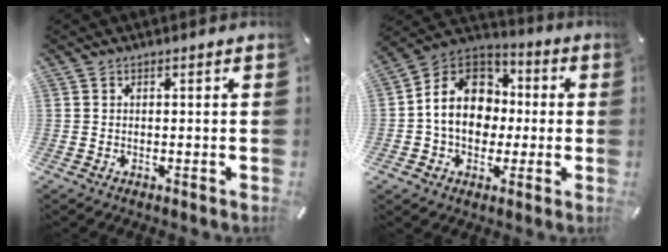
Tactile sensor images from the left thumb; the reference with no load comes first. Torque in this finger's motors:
{"motor_torque": [1.93, 3.08, 1.59, -0.15, 0.19]}